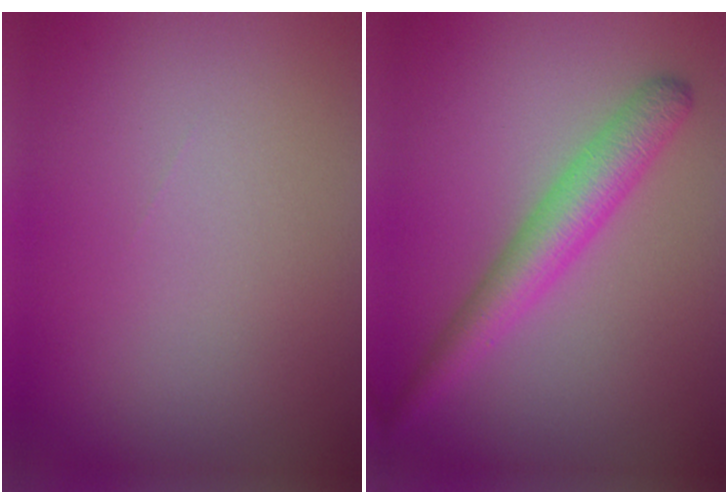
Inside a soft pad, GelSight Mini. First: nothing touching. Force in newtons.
{"total": 4.3, "press": 4.3, "slide": 0.1}